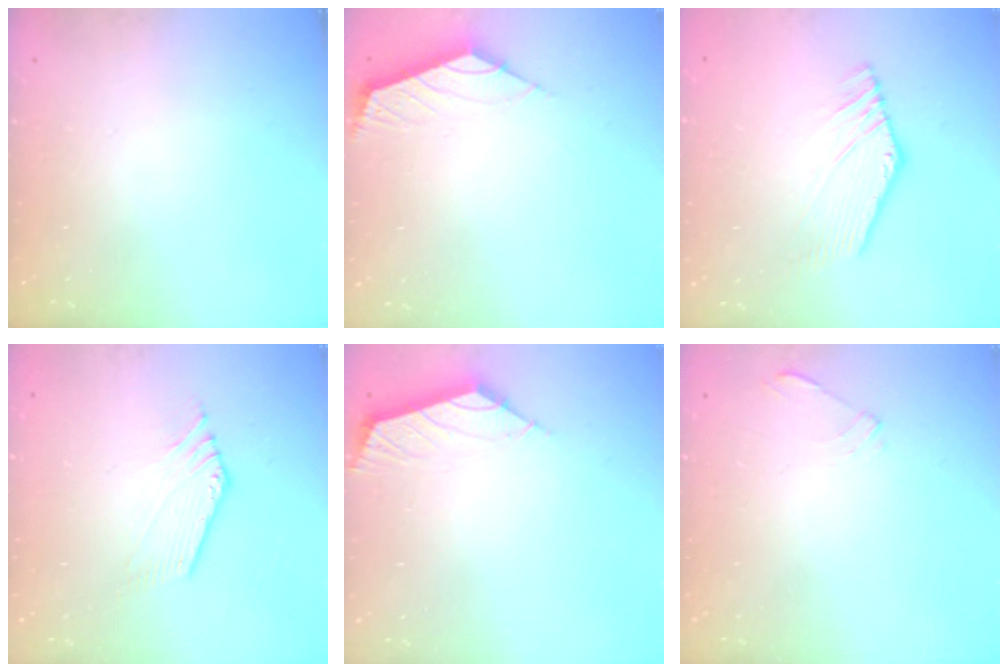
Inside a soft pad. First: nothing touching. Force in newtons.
{"total": 2.5, "press": 2.5, "slide": 0.6}
{"total": 2.7, "press": 2.7, "slide": 0.3}
{"total": 2.7, "press": 2.6, "slide": 0.5}
{"total": 2.9, "press": 2.8, "slide": 0.7}
{"total": 0.6, "press": 0.5, "slide": 0.2}